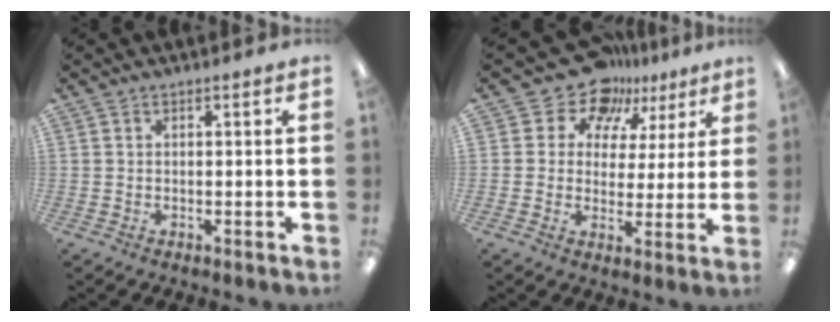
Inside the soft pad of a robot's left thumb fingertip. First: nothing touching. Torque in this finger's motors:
{"motor_torque": [0.05, 0.11, -0.14, -0.13, -0.02]}